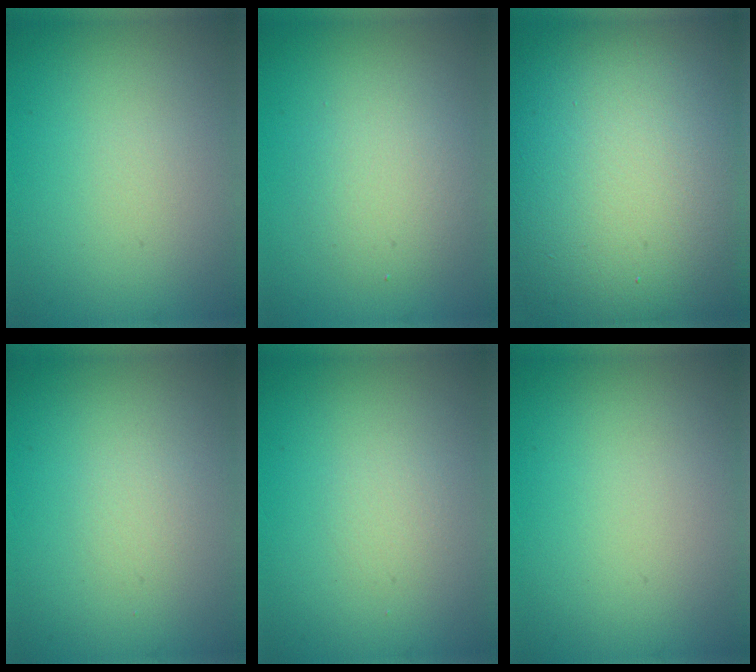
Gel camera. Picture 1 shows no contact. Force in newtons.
{"total": 2.9, "press": 2.9, "slide": 0.2}
{"total": 20.7, "press": 20.7, "slide": 1.2}
{"total": 1.0, "press": 0.9, "slide": 0.1}
{"total": 1.0, "press": 0.9, "slide": 0.1}
{"total": 0.0}